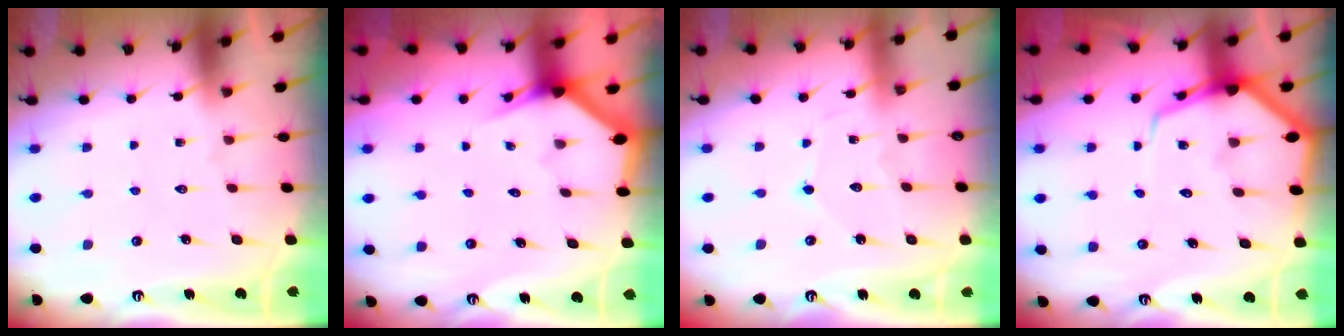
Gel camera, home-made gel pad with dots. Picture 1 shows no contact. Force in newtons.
{"total": 3.1, "press": 3.1, "slide": 0.1}
{"total": 4.3, "press": 4.2, "slide": 0.2}
{"total": 8.1, "press": 8.1, "slide": 0.9}